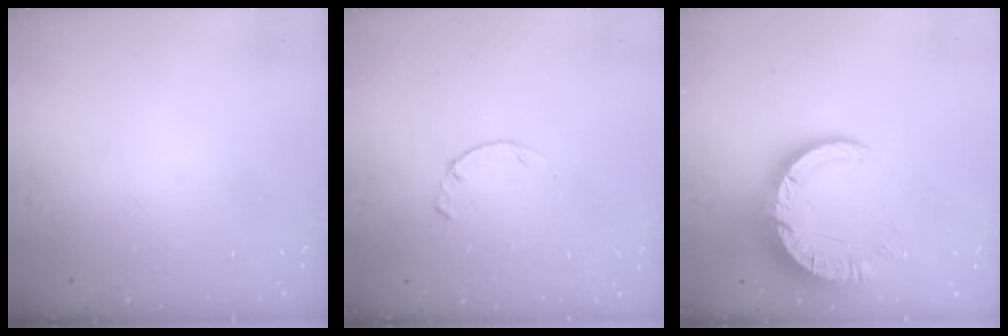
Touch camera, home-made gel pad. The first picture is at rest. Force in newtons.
{"total": 0.5, "press": 0.4, "slide": 0.3}
{"total": 11.8, "press": 11.7, "slide": 1.3}